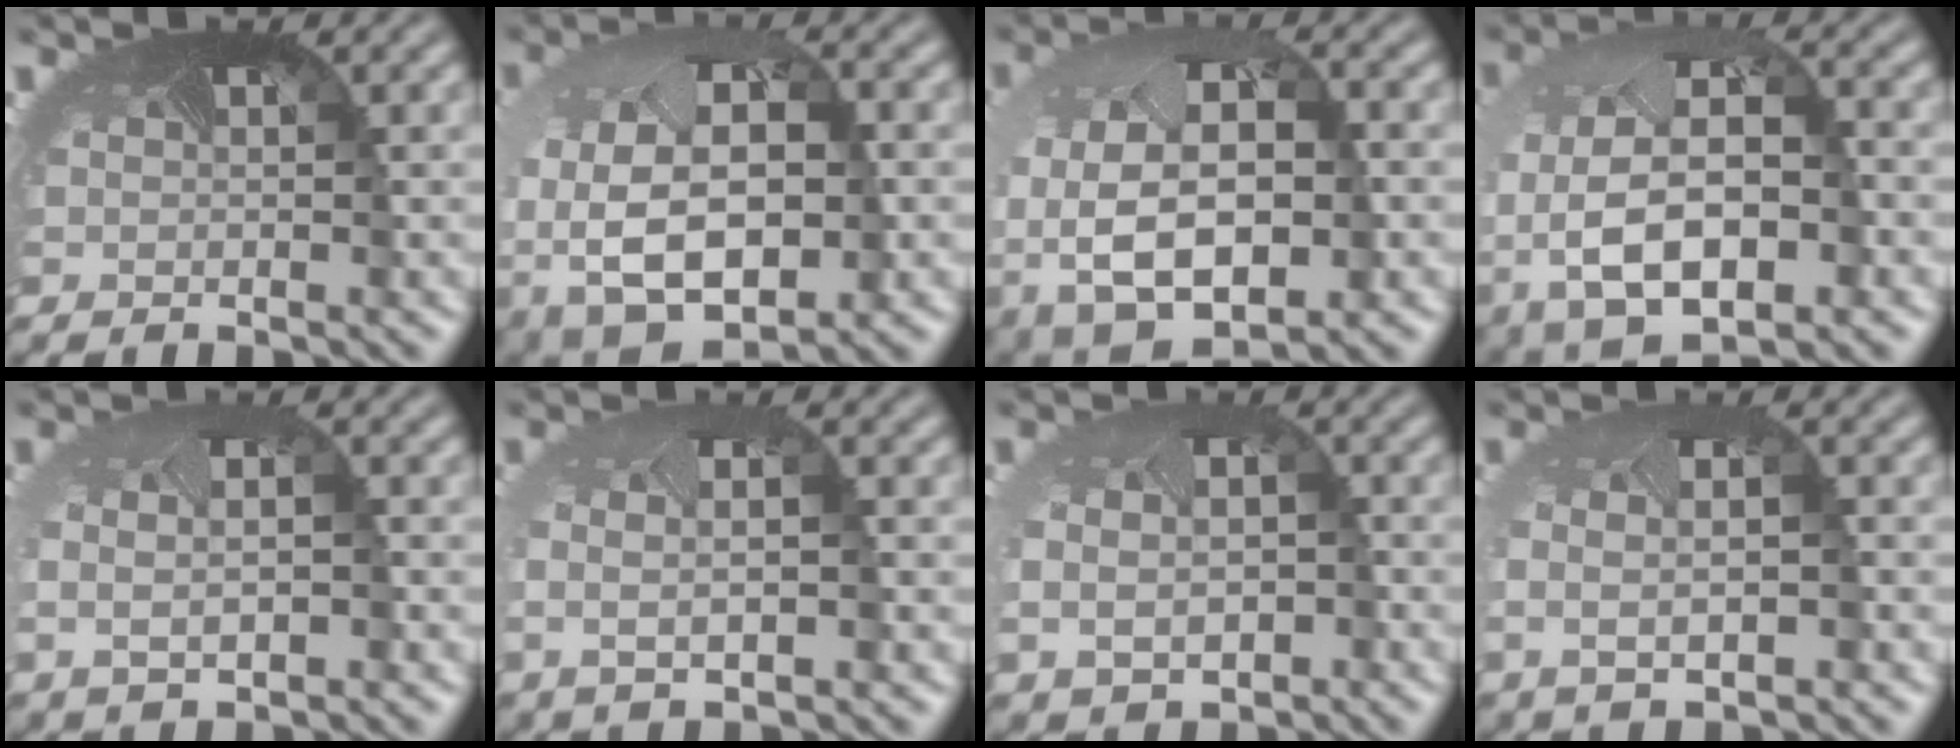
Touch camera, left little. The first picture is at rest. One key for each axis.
{"total": 11.9, "fx": -2.6, "fy": 8.0, "fz": 8.4, "tx": -0.189, "ty": -0.041, "tz": -0.014}
{"total": 11.1, "fx": -3.3, "fy": 7.4, "fz": 7.6, "tx": -0.162, "ty": -0.041, "tz": -0.026}
{"total": 9.6, "fx": -4.3, "fy": 5.5, "fz": 6.6, "tx": -0.149, "ty": -0.045, "tz": -0.058}
{"total": 3.6, "fx": -0.4, "fy": 2.2, "fz": 2.8, "tx": -0.055, "ty": 0.000, "tz": 0.003}
{"total": 2.8, "fx": -0.2, "fy": 1.1, "fz": 2.5, "tx": -0.058, "ty": -0.004, "tz": 0.006}
{"total": 5.8, "fx": -1.3, "fy": 4.4, "fz": 3.5, "tx": -0.067, "ty": -0.027, "tz": -0.015}
{"total": 3.1, "fx": -0.4, "fy": 1.6, "fz": 2.7, "tx": -0.057, "ty": -0.002, "tz": 0.006}